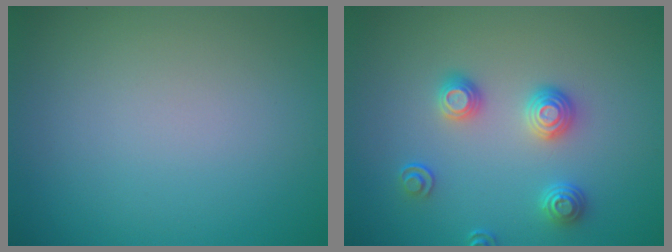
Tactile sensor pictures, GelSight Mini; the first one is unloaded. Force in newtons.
{"total": 3.0, "press": 2.6, "slide": 1.3}